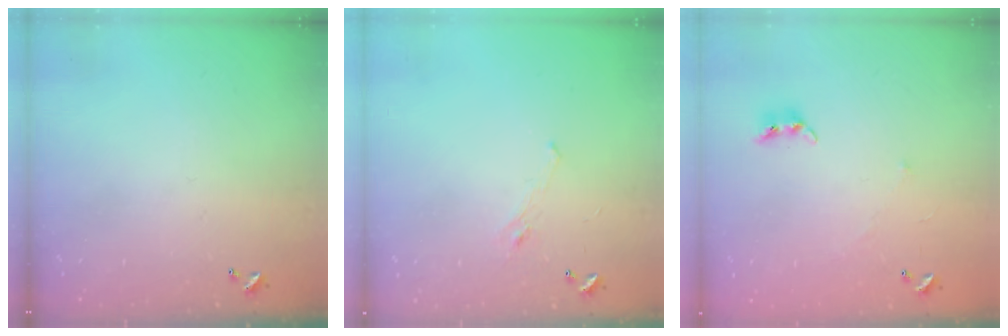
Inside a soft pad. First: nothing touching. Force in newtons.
{"total": 1.2, "press": 0.8, "slide": 0.9}
{"total": 5.4, "press": 5.4, "slide": 0.7}